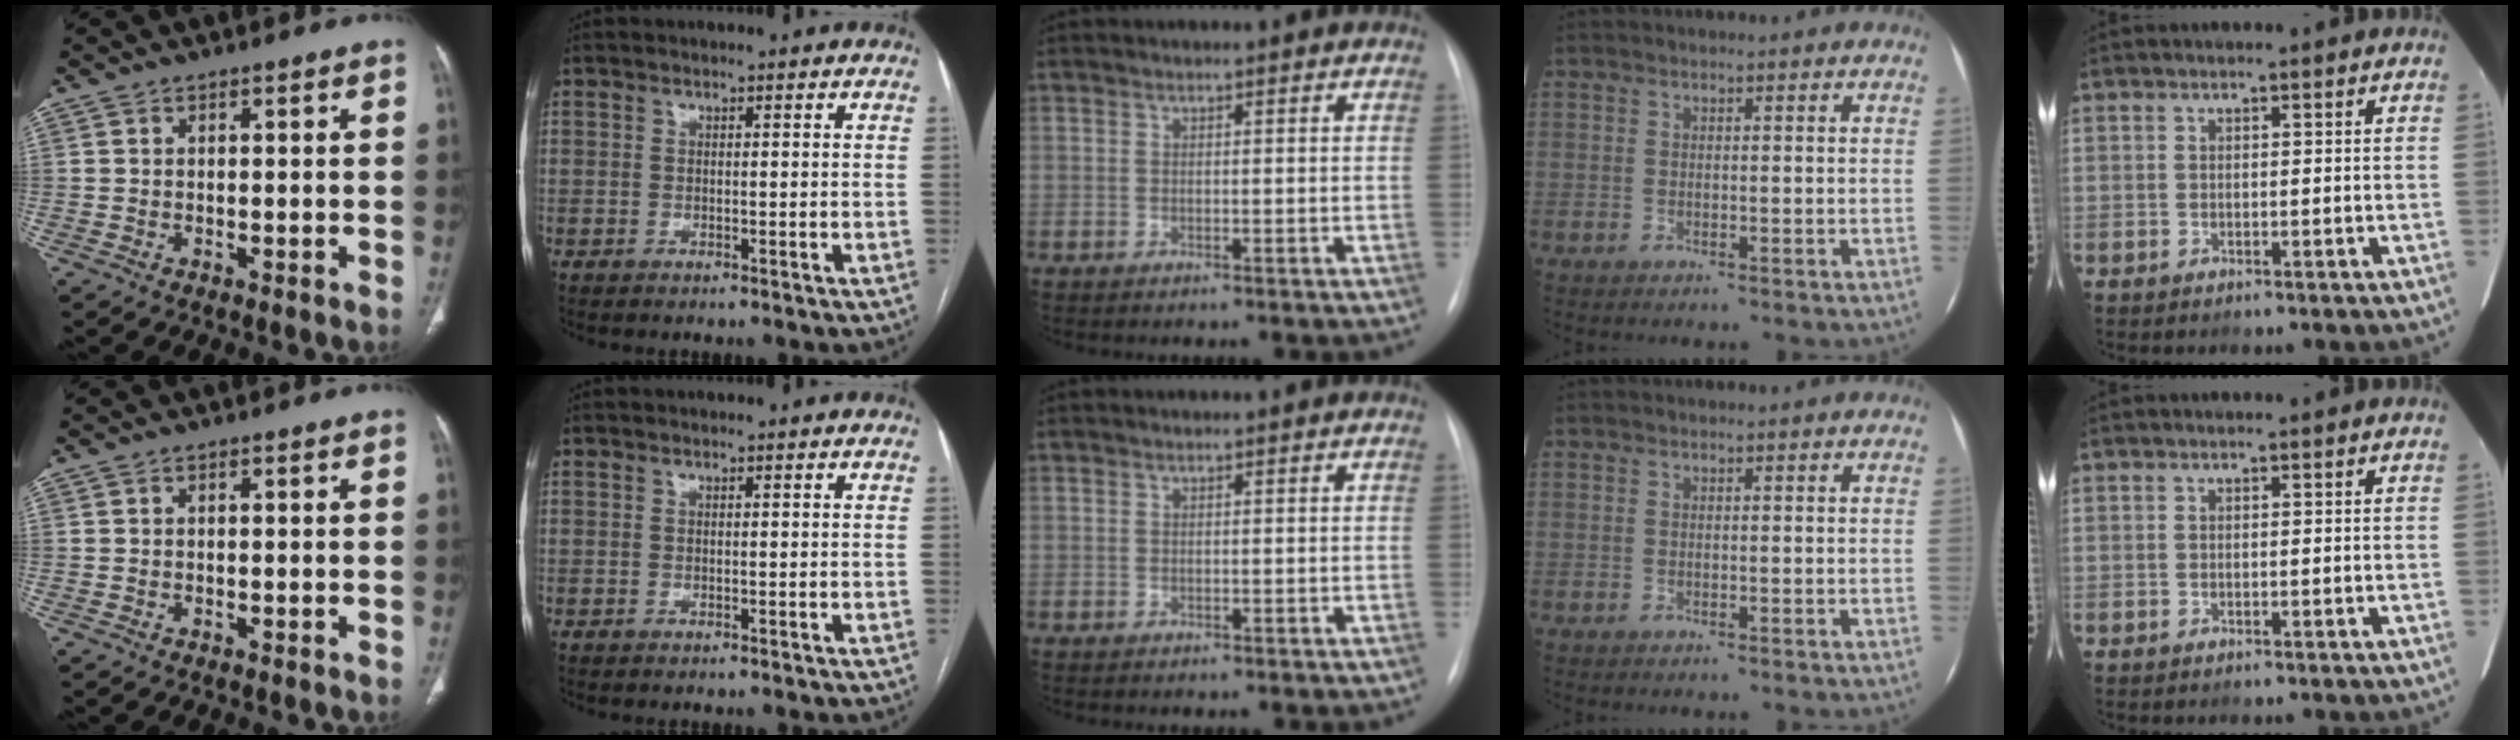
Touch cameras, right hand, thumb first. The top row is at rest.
{}